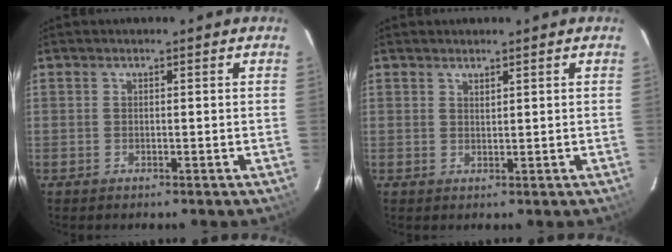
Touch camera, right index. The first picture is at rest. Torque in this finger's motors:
{"motor_torque": [-0.14, -0.07, -0.04, -0.01]}